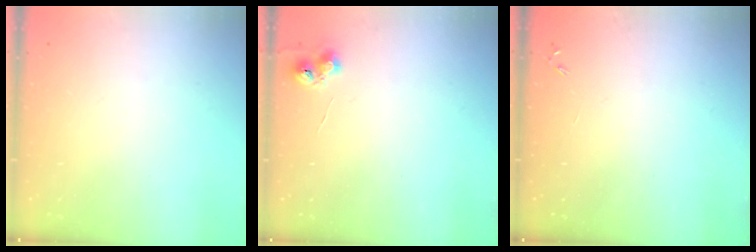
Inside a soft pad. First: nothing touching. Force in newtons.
{"total": 6.3, "press": 6.2, "slide": 0.7}
{"total": 0.0}